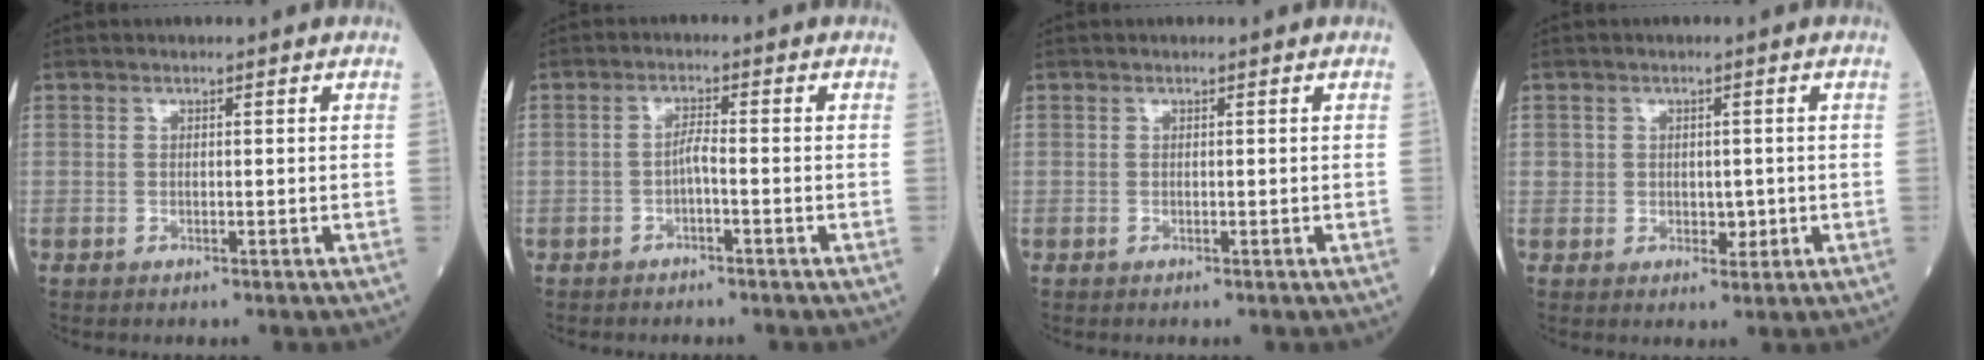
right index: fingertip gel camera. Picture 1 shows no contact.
{"total": 1.8, "force": [-0.9, 0.1, 1.6], "torque": [-0.027, 0.002, -0.019]}
{"total": 0.0}
{"total": 2.7, "force": [-0.1, 2.1, 1.6], "torque": [-0.017, 0.000, 0.003]}